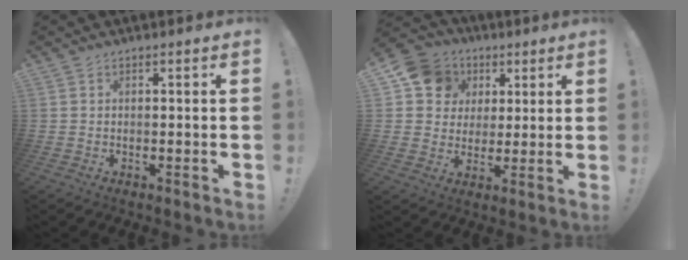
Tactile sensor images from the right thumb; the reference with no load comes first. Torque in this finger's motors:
{"motor_torque": [0.75, 1.20, 0.49, 0.29, 0.00]}